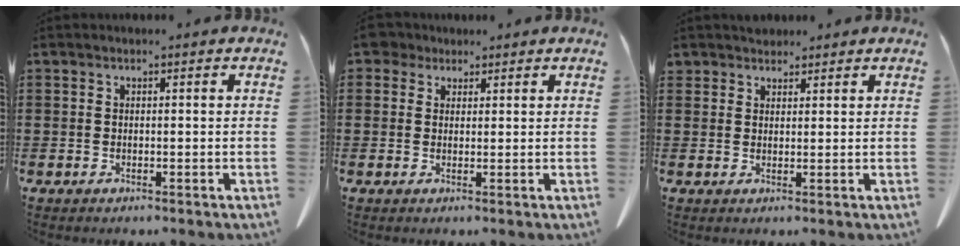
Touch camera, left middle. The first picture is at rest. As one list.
[{"total": 2.9, "force": [2.0, 1.9, 0.9], "torque": [-0.021, 0.009, 0.037]}, {"total": 2.3, "force": [2.1, 1.0, 0.0], "torque": [-0.005, 0.004, 0.042]}]